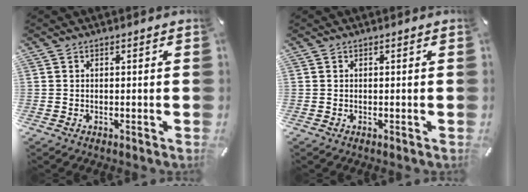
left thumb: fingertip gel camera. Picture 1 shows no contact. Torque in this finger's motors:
{"motor_torque": [-0.14, -0.14, -0.01, -0.02, 0.00]}